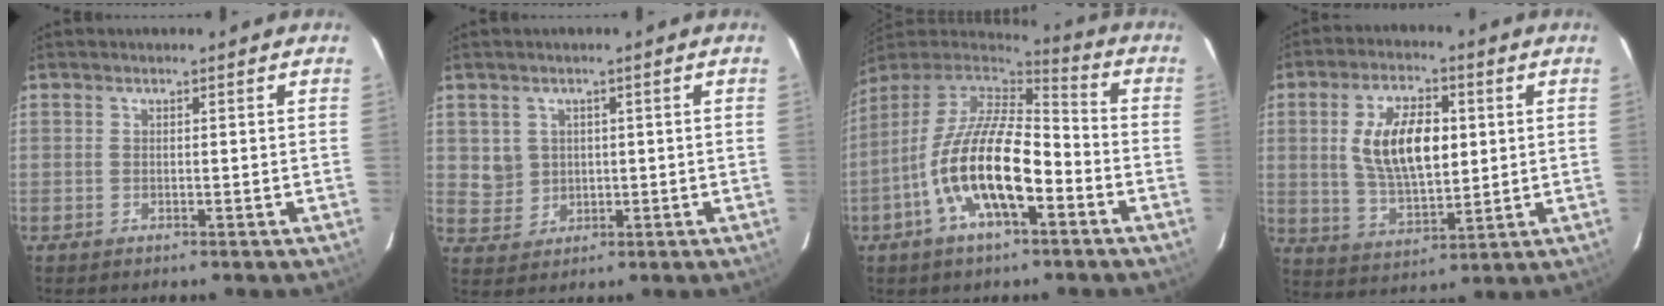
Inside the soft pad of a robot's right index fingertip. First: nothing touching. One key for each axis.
{"total": 4.6, "fx": 1.1, "fy": 4.4, "fz": 0.9, "tx": -0.018, "ty": 0.010, "tz": 0.031}
{"total": 18.0, "fx": -6.6, "fy": 6.8, "fz": 15.3, "tx": -0.300, "ty": -0.012, "tz": -0.128}
{"total": 13.4, "fx": 2.2, "fy": 6.6, "fz": 11.5, "tx": -0.211, "ty": 0.006, "tz": 0.050}